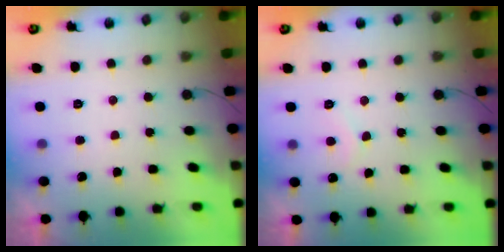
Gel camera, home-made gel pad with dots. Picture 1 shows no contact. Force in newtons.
{"total": 4.8, "press": 4.8, "slide": 0.5}